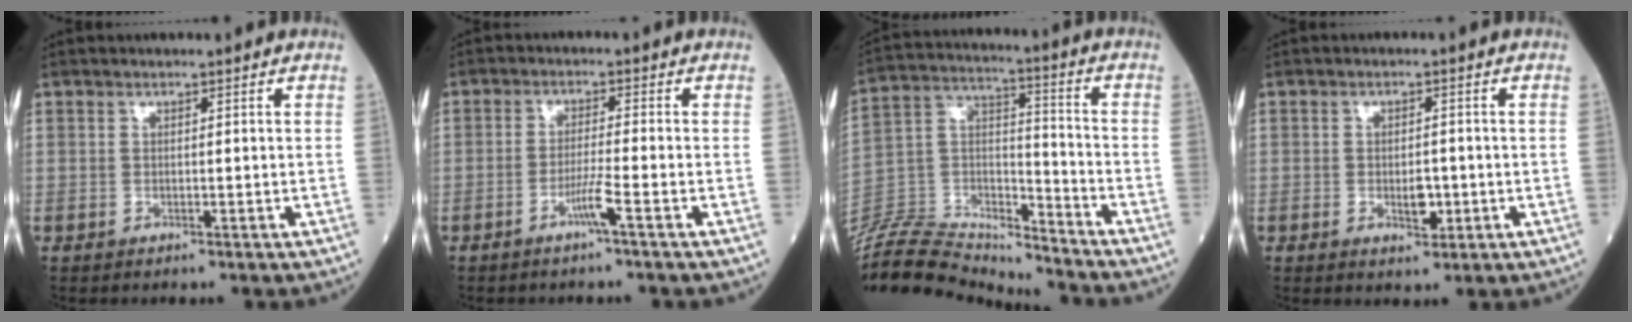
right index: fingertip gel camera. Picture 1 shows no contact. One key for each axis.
{"total": 3.3, "fx": -1.9, "fy": -0.8, "fz": 2.6, "tx": -0.051, "ty": -0.006, "tz": -0.042}
{"total": 20.3, "fx": -19.8, "fy": 2.8, "fz": 3.4, "tx": -0.072, "ty": 0.037, "tz": -0.335}
{"total": 3.2, "fx": -0.9, "fy": 1.5, "fz": 2.8, "tx": -0.042, "ty": 0.001, "tz": -0.010}